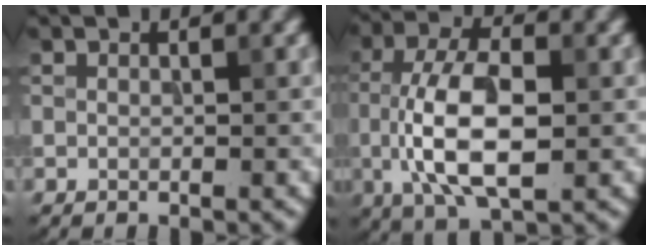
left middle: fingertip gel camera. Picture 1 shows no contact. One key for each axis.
{"total": 8.9, "fx": -1.0, "fy": 4.0, "fz": 7.8, "tx": -0.157, "ty": 0.004, "tz": -0.020}